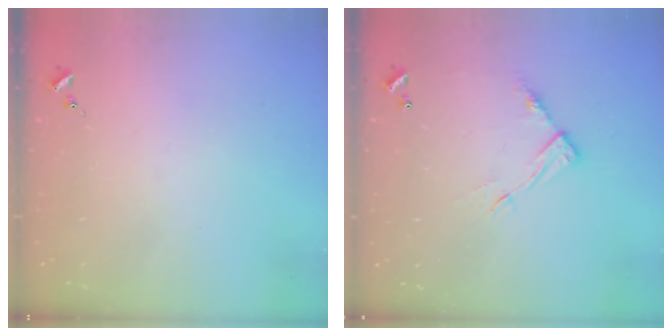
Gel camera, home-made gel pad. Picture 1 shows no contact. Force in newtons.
{"total": 10.0, "press": 10.0, "slide": 0.5}